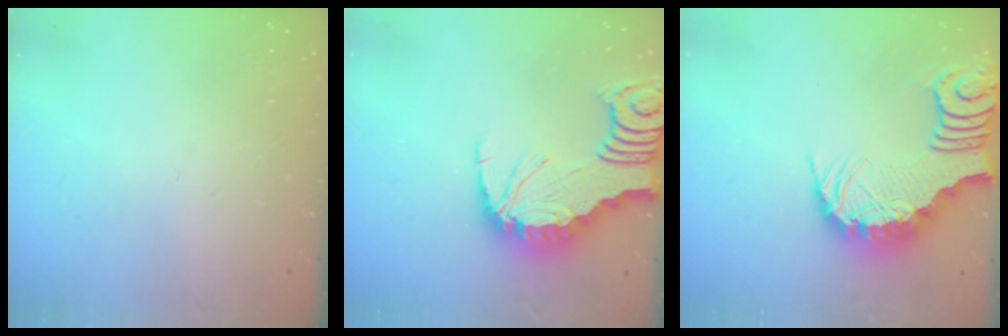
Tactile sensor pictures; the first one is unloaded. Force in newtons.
{"total": 4.2, "press": 4.2, "slide": 0.5}
{"total": 3.7, "press": 3.6, "slide": 0.7}